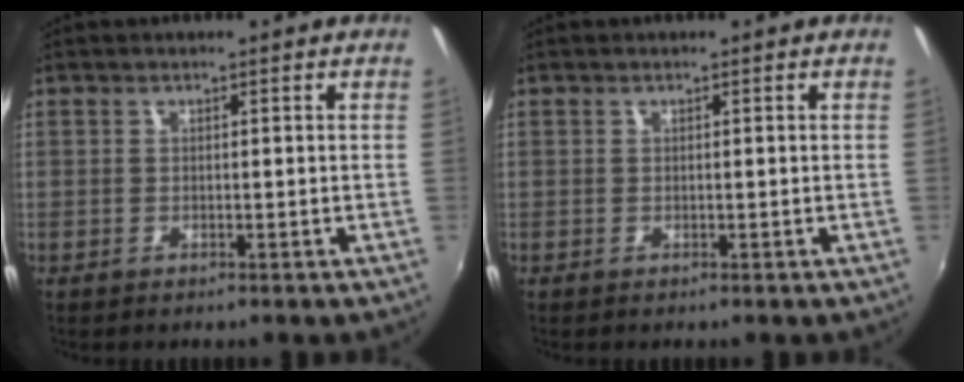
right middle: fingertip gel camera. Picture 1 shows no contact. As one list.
[{"total": 0.0}]